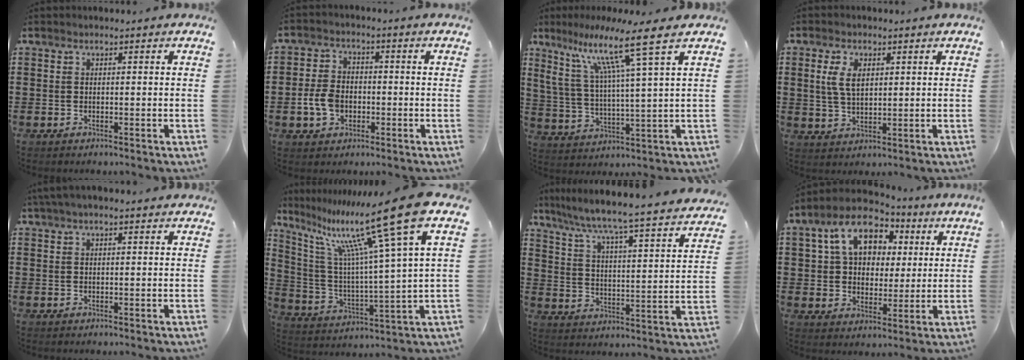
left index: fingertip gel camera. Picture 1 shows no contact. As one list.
[{"total": 5.4, "force": [-1.3, 3.7, 3.6], "torque": [-0.097, -0.001, -0.031]}, {"total": 11.8, "force": [7.5, -0.1, 9.1], "torque": [-0.198, -0.025, 0.118]}, {"total": 4.8, "force": [1.4, 2.7, 3.7], "torque": [-0.087, 0.007, 0.021]}, {"total": 2.0, "force": [1.4, 0.2, 1.4], "torque": [-0.029, 0.002, 0.026]}, {"total": 18.2, "force": [11.5, 0.3, 14.1], "torque": [-0.275, -0.067, 0.177]}, {"total": 4.8, "force": [4.1, -1.1, 2.3], "torque": [-0.065, -0.053, 0.054]}, {"total": 10.6, "force": [4.8, 7.2, 6.1], "torque": [-0.132, 0.007, 0.088]}]